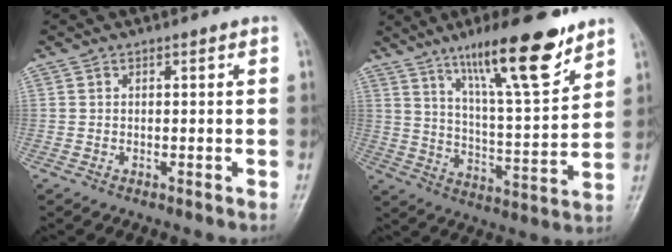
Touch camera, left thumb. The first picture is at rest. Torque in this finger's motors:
{"motor_torque": [0.70, 0.23, 1.45, -1.31, 0.19]}